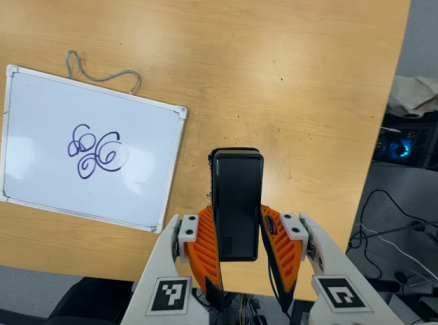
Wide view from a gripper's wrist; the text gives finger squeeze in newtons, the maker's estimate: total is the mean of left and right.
{"total": 4.3, "left": 2.9, "right": 5.7}